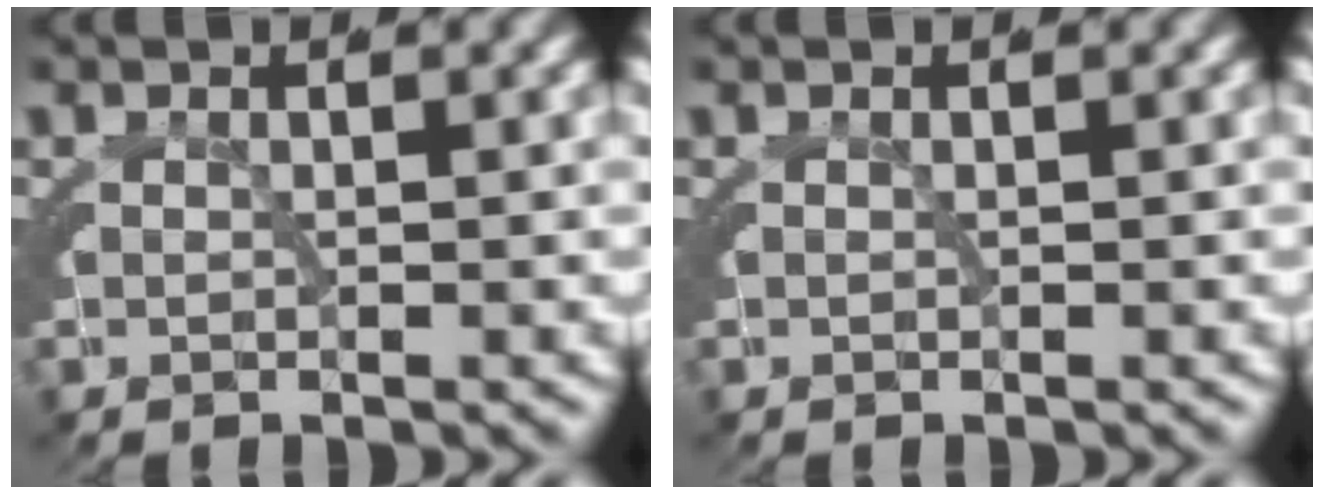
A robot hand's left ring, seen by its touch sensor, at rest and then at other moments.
{"total": 0.0}